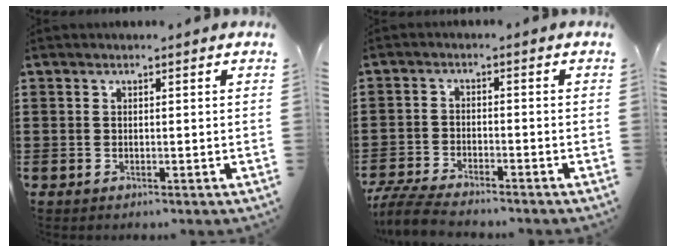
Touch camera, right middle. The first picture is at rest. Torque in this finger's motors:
{"motor_torque": [0.13, -0.07, 0.11, 0.04]}